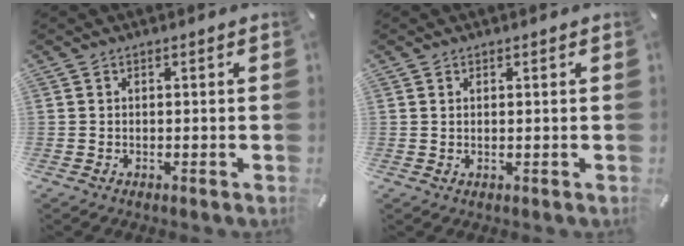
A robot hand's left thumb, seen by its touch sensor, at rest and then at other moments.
{"total": 1.0, "force": [0.5, 0.0, 0.8], "torque": [-0.015, -0.002, 0.009]}